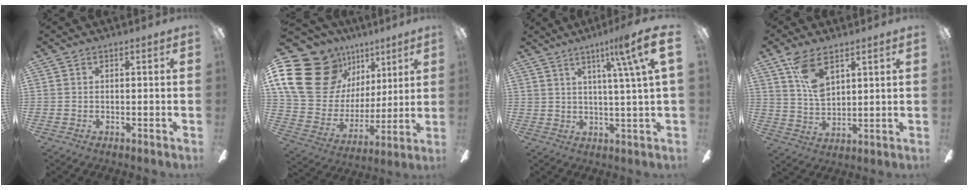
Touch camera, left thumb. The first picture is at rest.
{"total": 23.3, "force": [11.7, 16.4, 11.8], "torque": [-0.220, -0.057, 0.230]}
{"total": 11.5, "force": [6.0, 0.2, 9.8], "torque": [-0.143, -0.025, 0.082]}
{"total": 9.6, "force": [5.5, 4.6, 6.4], "torque": [-0.121, -0.012, 0.102]}